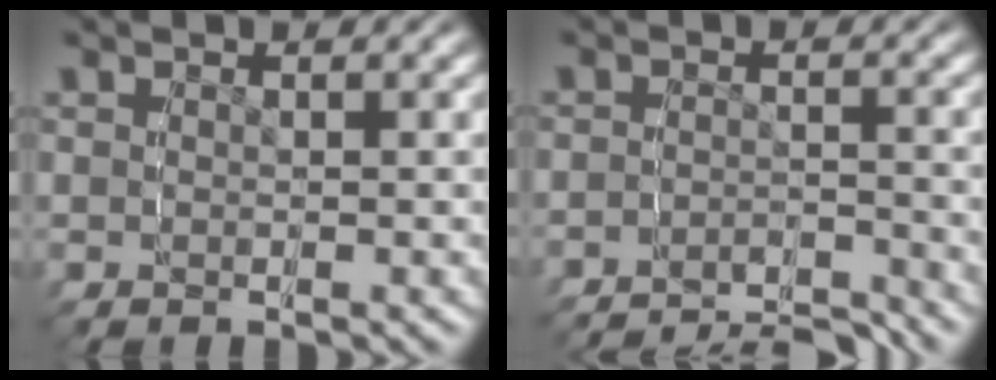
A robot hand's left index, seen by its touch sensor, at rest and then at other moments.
{"total": 8.1, "force": [-8.0, 1.1, 1.0], "torque": [0.009, -0.019, -0.132]}